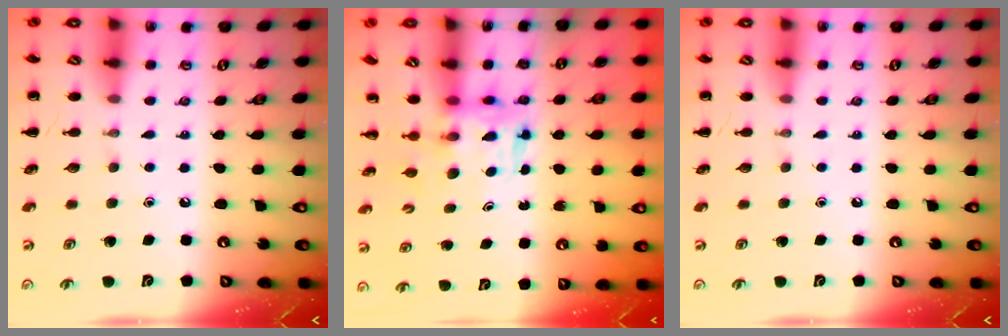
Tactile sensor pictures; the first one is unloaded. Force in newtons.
{"total": 3.8, "press": 3.8, "slide": 0.2}
{"total": 0.0}